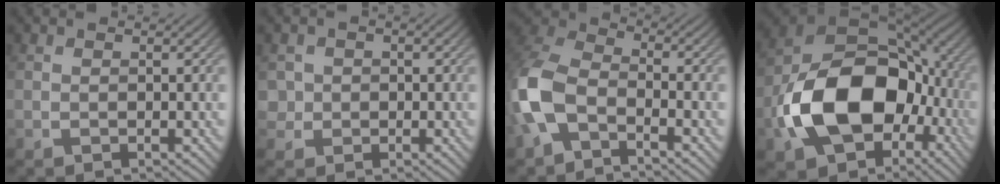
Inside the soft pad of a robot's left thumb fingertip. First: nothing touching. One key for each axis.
{"total": 2.5, "fx": 0.0, "fy": 2.5, "fz": 0.4, "tx": -0.013, "ty": -0.005, "tz": -0.002}
{"total": 9.6, "fx": -3.8, "fy": 5.5, "fz": 6.9, "tx": -0.175, "ty": -0.003, "tz": -0.096}
{"total": 17.4, "fx": -4.4, "fy": 11.5, "fz": 12.2, "tx": -0.231, "ty": -0.016, "tz": -0.091}